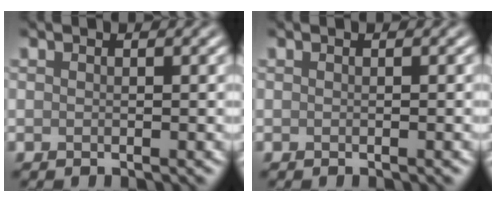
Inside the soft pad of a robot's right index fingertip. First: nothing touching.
{"total": 0.6, "force": [-0.2, 0.1, 0.5], "torque": [-0.003, 0.002, -0.003]}